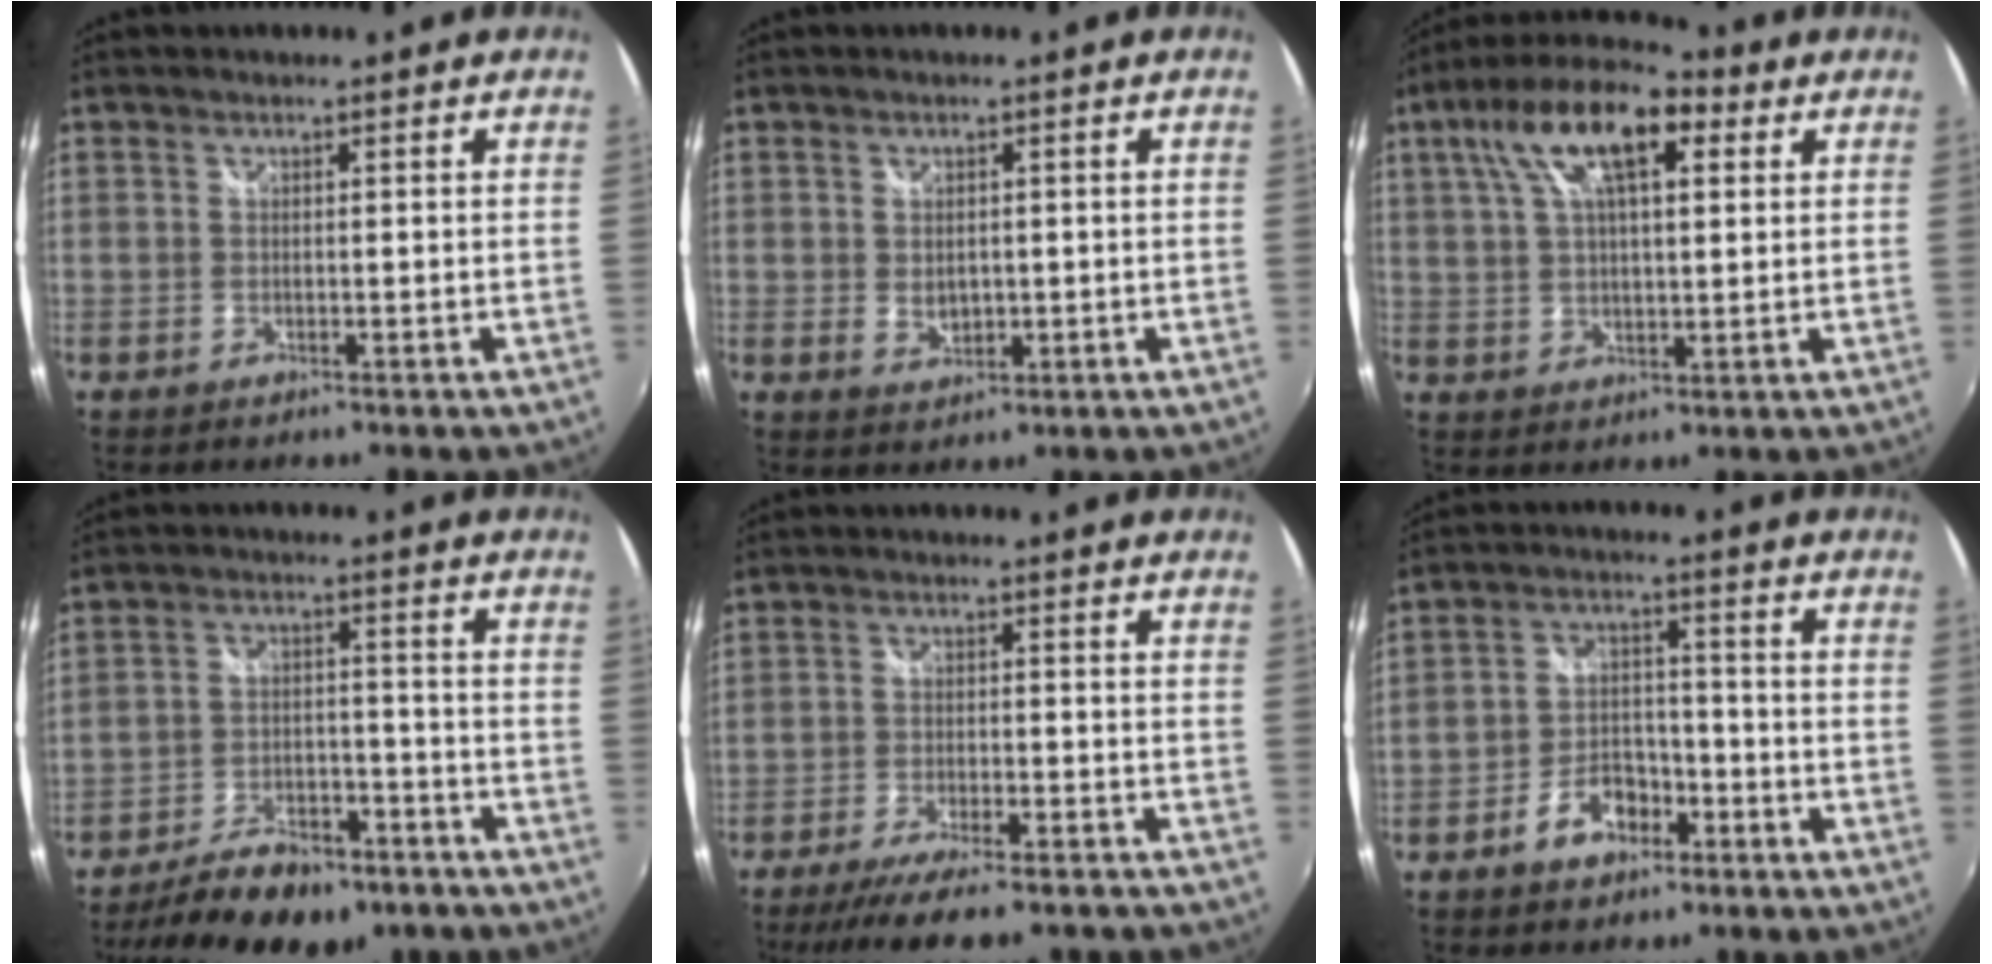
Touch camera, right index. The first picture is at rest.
{"total": 3.3, "force": [0.1, 2.6, 2.0], "torque": [-0.032, -0.005, 0.005]}
{"total": 14.8, "force": [6.2, 5.9, 12.0], "torque": [-0.222, 0.035, 0.098]}
{"total": 16.2, "force": [-12.0, 7.1, 8.3], "torque": [-0.173, -0.011, -0.173]}
{"total": 15.6, "force": [-13.1, 3.2, 7.8], "torque": [-0.157, -0.035, -0.193]}
{"total": 7.2, "force": [-4.4, 4.2, 3.8], "torque": [-0.078, 0.016, -0.070]}